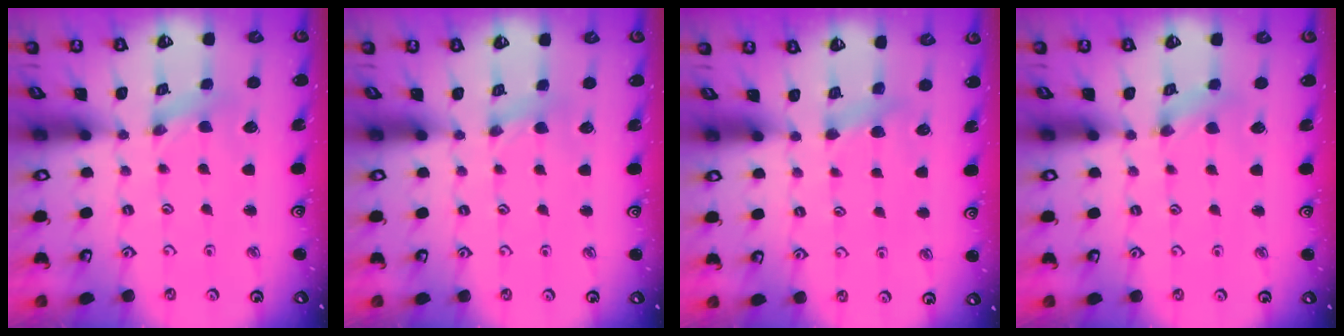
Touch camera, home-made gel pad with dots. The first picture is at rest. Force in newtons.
{"total": 1.5, "press": 1.5, "slide": 0.2}
{"total": 5.1, "press": 5.1, "slide": 0.6}
{"total": 1.5, "press": 1.4, "slide": 0.3}